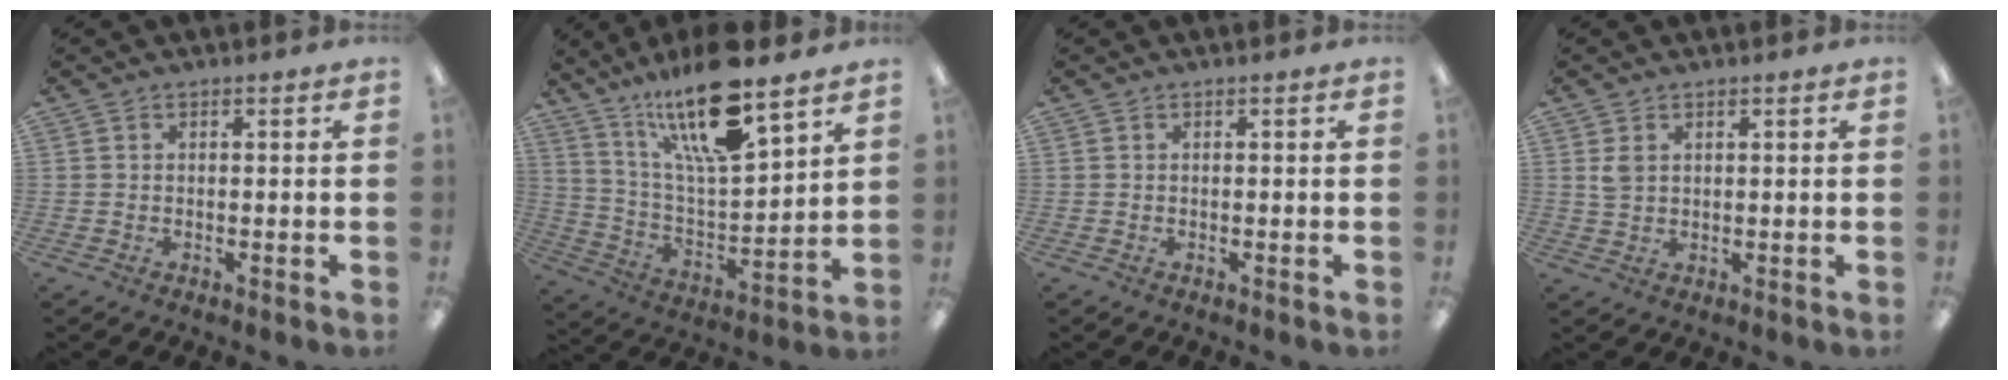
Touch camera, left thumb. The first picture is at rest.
{"total": 19.9, "force": [14.8, 4.5, 12.5], "torque": [-0.234, -0.082, 0.247]}
{"total": 0.0}
{"total": 2.6, "force": [1.3, 1.8, 1.4], "torque": [-0.025, -0.001, 0.021]}